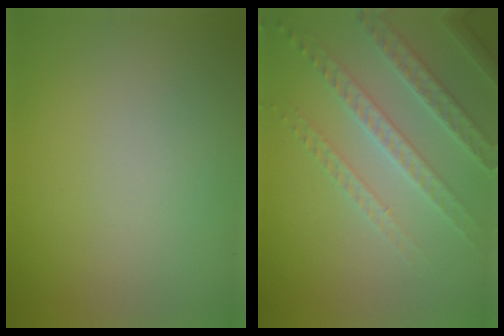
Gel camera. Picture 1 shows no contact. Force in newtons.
{"total": 3.9, "press": 3.8, "slide": 1.1}